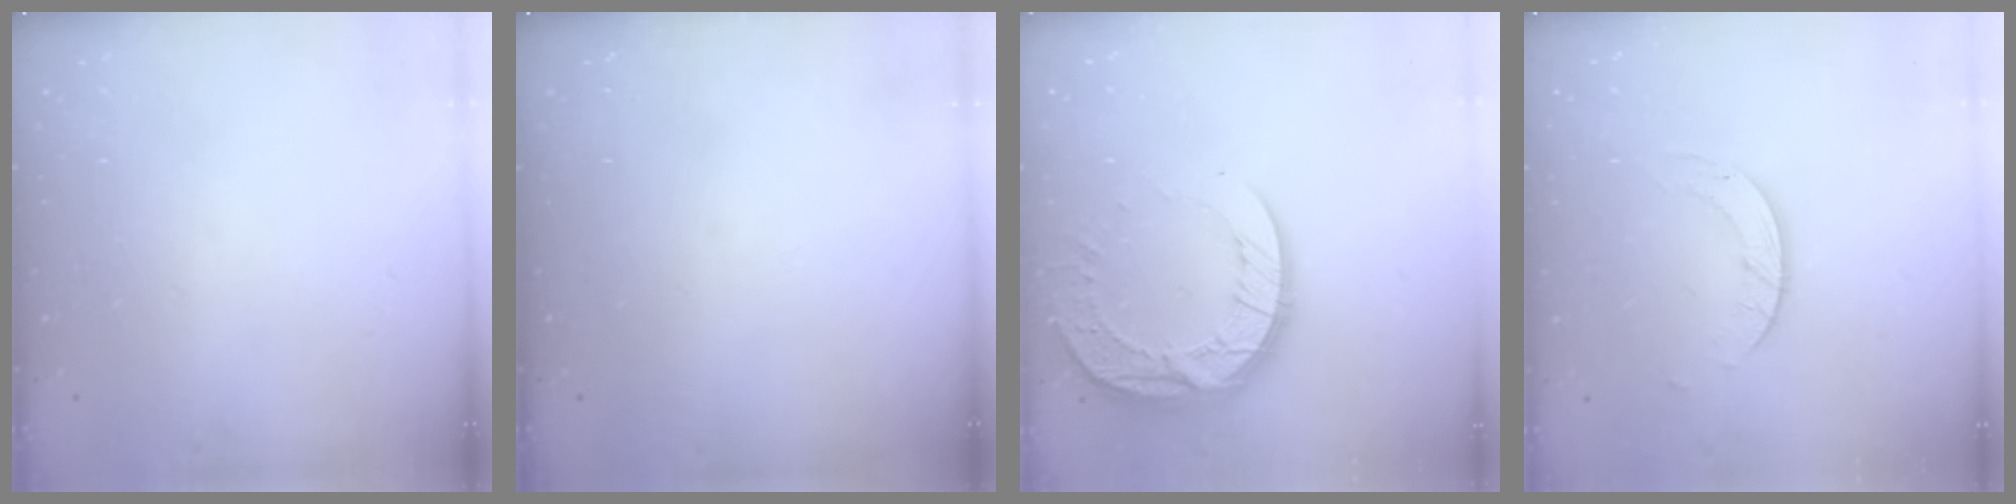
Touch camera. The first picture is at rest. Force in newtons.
{"total": 0.0}
{"total": 15.4, "press": 15.4, "slide": 1.2}
{"total": 3.6, "press": 3.6, "slide": 0.2}